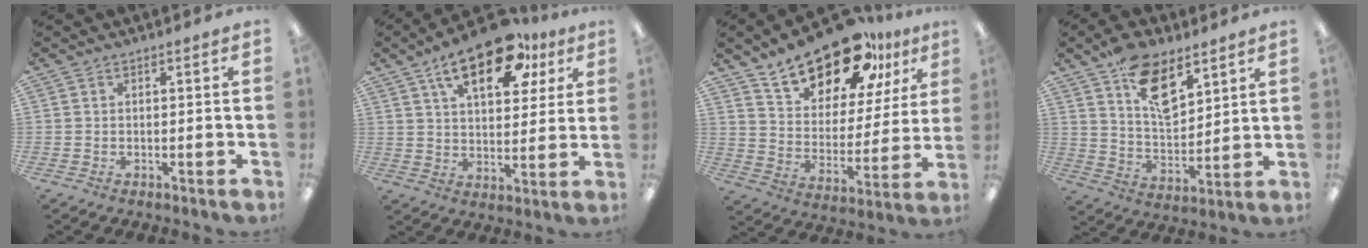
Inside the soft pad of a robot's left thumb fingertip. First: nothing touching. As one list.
[{"total": 17.7, "force": [10.7, 8.0, 11.5], "torque": [-0.174, -0.043, 0.177]}, {"total": 19.3, "force": [15.2, 8.2, 8.6], "torque": [-0.145, -0.100, 0.266]}, {"total": 13.7, "force": [8.3, 7.0, 8.4], "torque": [-0.131, -0.037, 0.149]}]